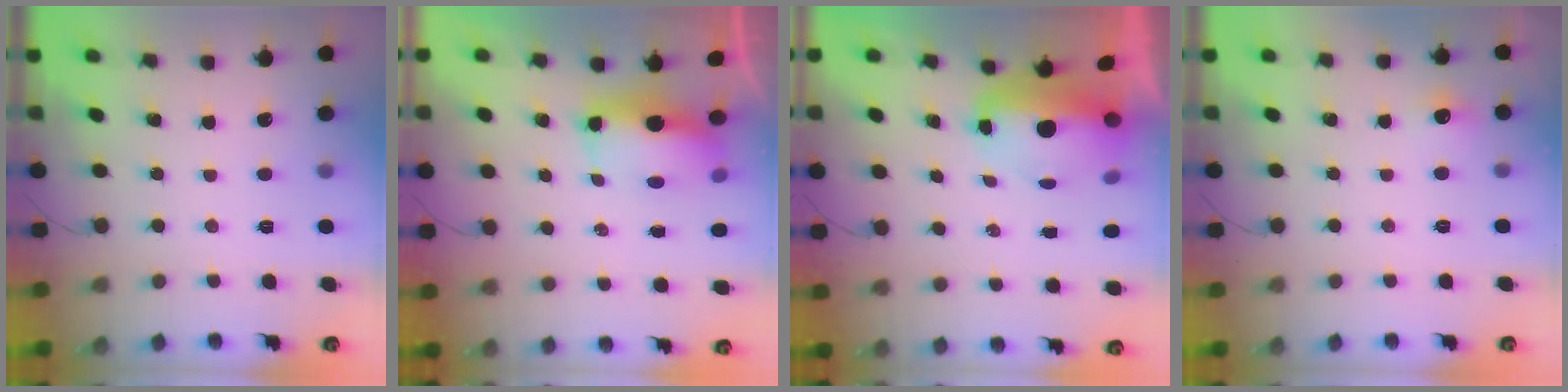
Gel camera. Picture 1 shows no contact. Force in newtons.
{"total": 8.2, "press": 8.1, "slide": 1.0}
{"total": 14.6, "press": 9.4, "slide": 11.1}
{"total": 4.5, "press": 4.3, "slide": 1.3}